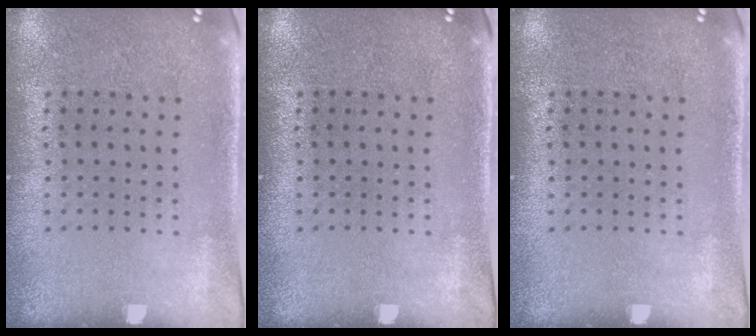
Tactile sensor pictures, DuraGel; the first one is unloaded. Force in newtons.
{"total": 0.0}
{"total": 0.0}